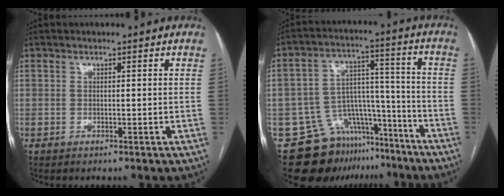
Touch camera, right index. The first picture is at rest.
{"total": 14.1, "force": [-11.3, 8.1, 2.8], "torque": [-0.033, 0.075, -0.166]}